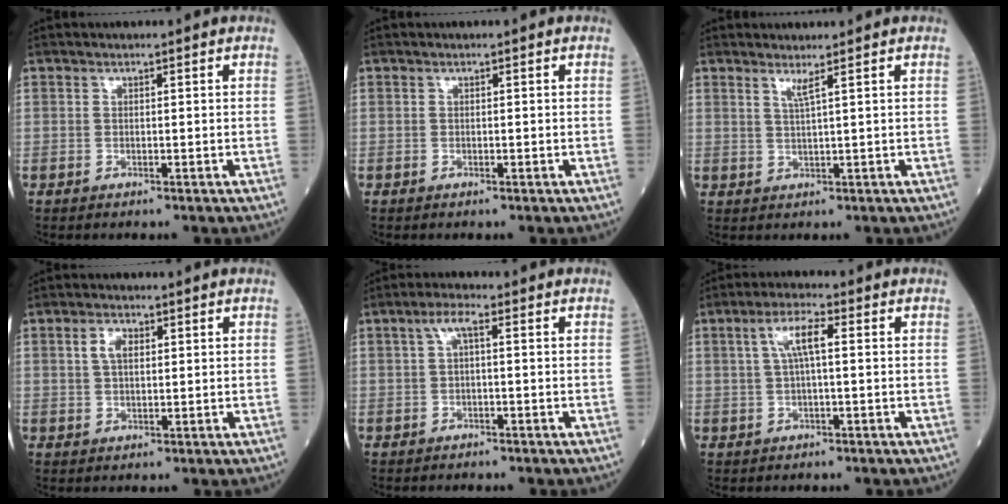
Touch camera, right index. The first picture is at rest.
{"total": 0.0}
{"total": 1.8, "force": [1.3, -0.6, 1.1], "torque": [-0.027, -0.011, 0.030]}
{"total": 2.9, "force": [1.1, 1.5, 2.3], "torque": [-0.046, 0.007, 0.020]}
{"total": 2.7, "force": [0.3, 0.7, 2.6], "torque": [-0.055, 0.014, 0.004]}
{"total": 4.6, "force": [0.8, 0.9, 4.5], "torque": [-0.091, 0.016, 0.016]}